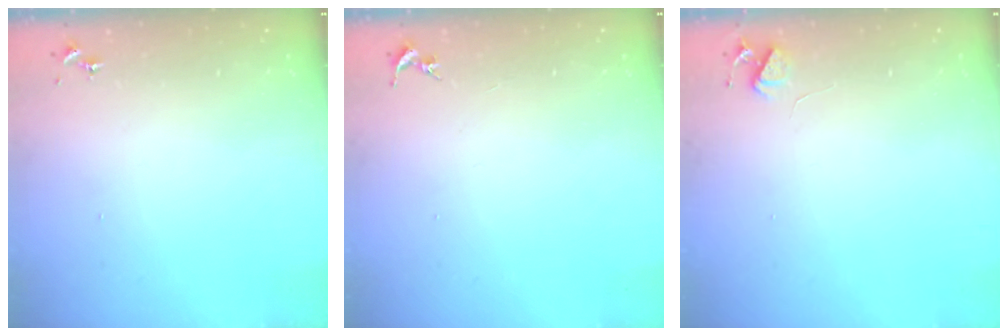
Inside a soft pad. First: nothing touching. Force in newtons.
{"total": 0.0}
{"total": 4.9, "press": 4.9, "slide": 0.7}